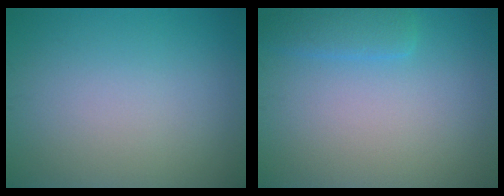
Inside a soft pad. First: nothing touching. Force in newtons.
{"total": 2.0, "press": 1.9, "slide": 0.3}